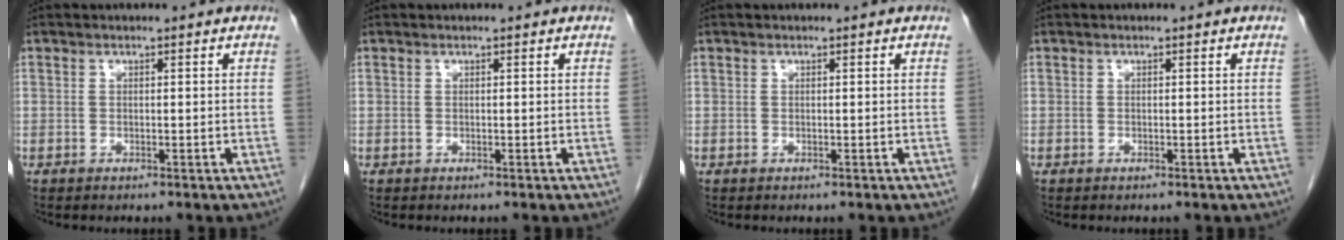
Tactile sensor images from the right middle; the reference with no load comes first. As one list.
[{"total": 0.0}, {"total": 0.0}, {"total": 0.0}]